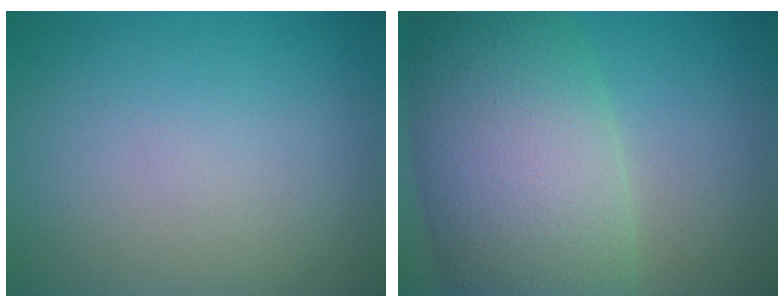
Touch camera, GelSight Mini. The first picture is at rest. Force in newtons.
{"total": 12.4, "press": 12.4, "slide": 0.5}